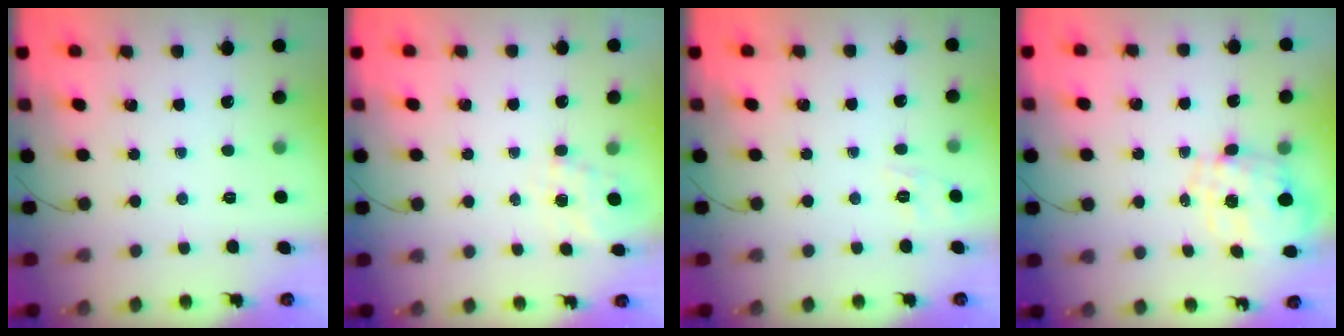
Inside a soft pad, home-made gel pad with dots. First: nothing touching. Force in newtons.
{"total": 6.7, "press": 6.5, "slide": 1.4}
{"total": 2.0, "press": 0.8, "slide": 1.9}
{"total": 2.1, "press": 1.7, "slide": 1.1}